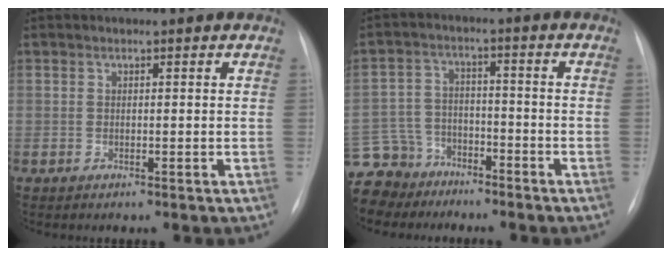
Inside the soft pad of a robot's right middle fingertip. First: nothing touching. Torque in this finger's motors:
{"motor_torque": [1.04, -0.98, 0.13, -0.01]}